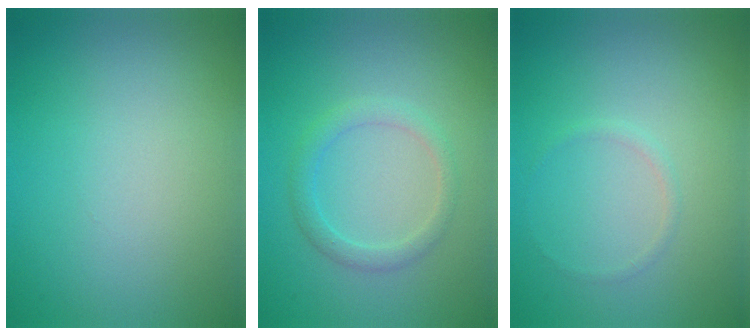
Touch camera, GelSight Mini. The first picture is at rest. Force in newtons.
{"total": 2.0, "press": 1.9, "slide": 0.1}
{"total": 0.7, "press": 0.7, "slide": 0.1}